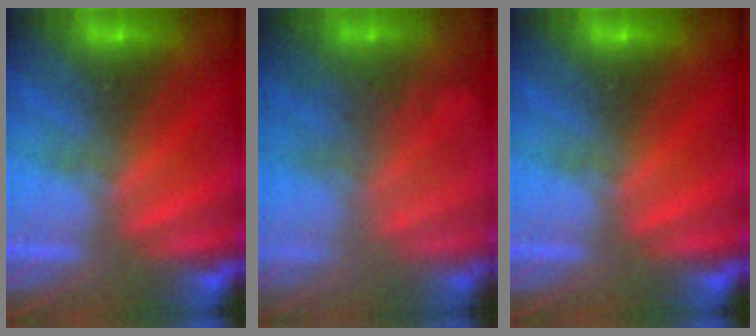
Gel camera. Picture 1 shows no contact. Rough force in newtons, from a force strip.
{"total": 9.0}
{"total": 0.0}